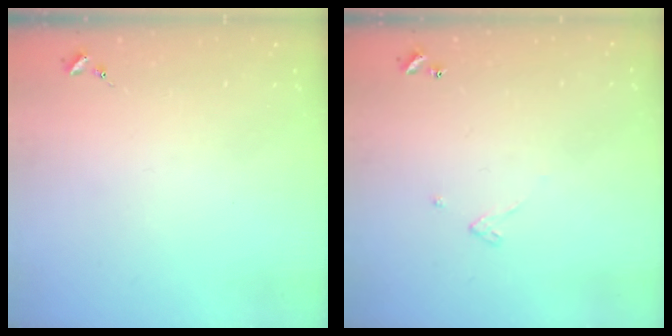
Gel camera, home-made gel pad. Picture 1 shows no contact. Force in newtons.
{"total": 3.4, "press": 3.4, "slide": 0.1}